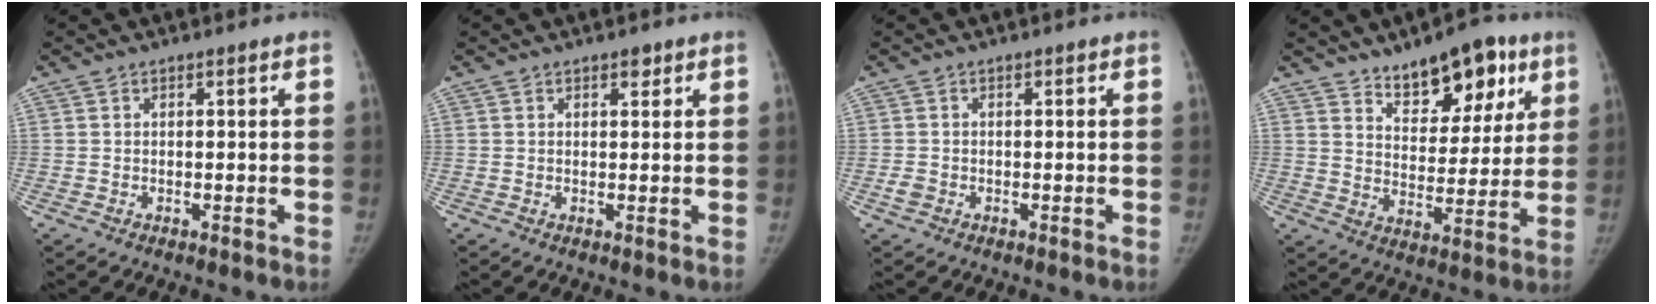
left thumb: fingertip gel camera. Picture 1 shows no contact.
{"total": 1.4, "force": [0.9, 0.7, 0.8], "torque": [0.000, -0.003, 0.011]}
{"total": 1.4, "force": [-0.6, 1.2, 0.6], "torque": [-0.010, 0.002, -0.013]}
{"total": 13.9, "force": [8.8, 6.9, 8.2], "torque": [-0.070, -0.044, 0.136]}